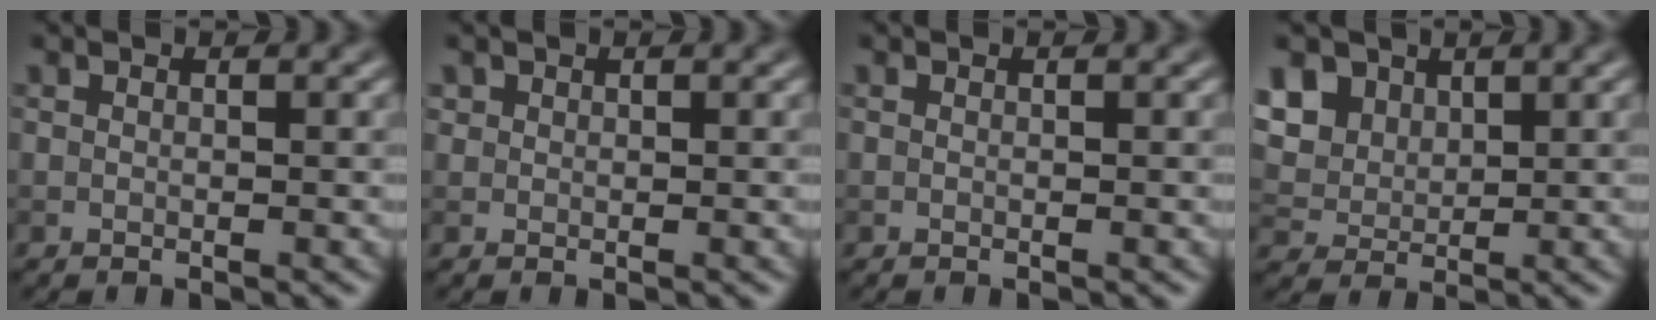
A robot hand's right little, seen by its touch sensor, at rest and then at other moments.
{"total": 0.6, "force": [0.4, 0.5, 0.0], "torque": [0.003, -0.002, 0.008]}
{"total": 0.0}
{"total": 6.8, "force": [3.4, 5.0, 3.2], "torque": [-0.102, 0.014, 0.060]}